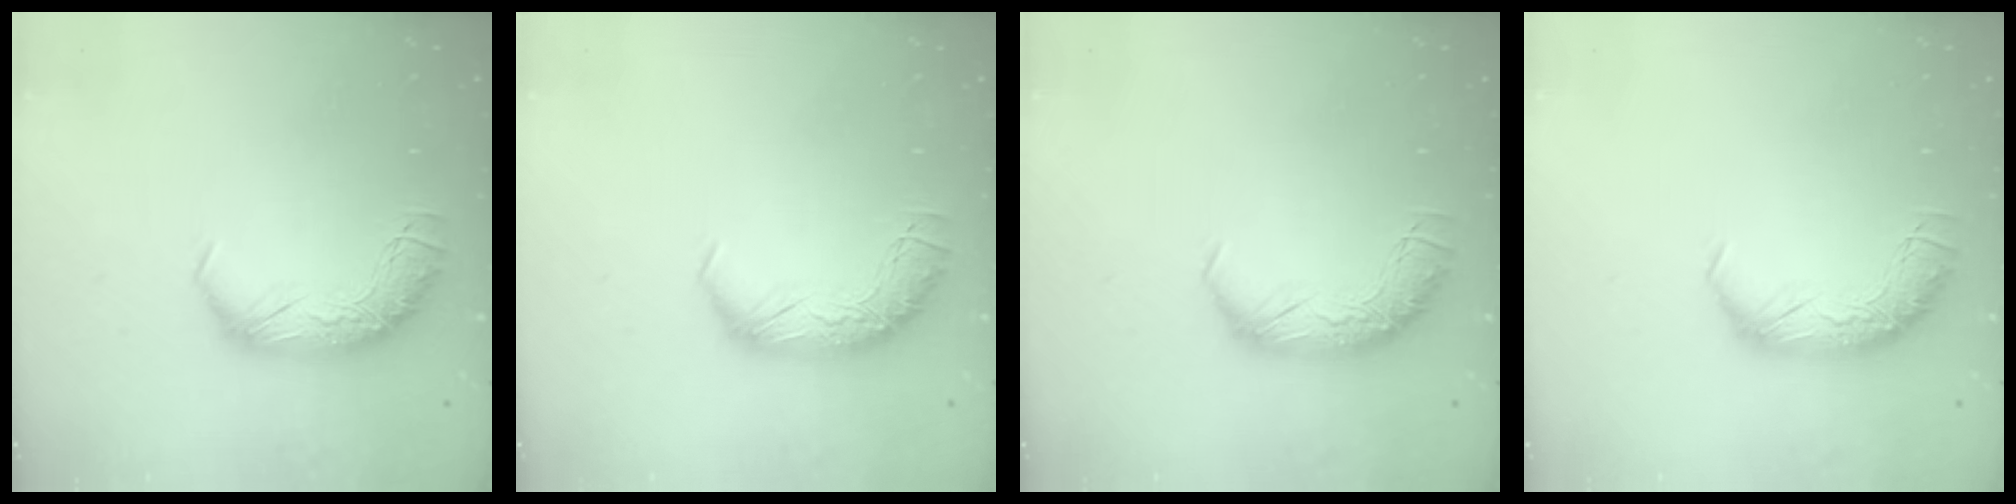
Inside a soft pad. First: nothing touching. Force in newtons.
{"total": 0.0}
{"total": 0.0}
{"total": 0.0}